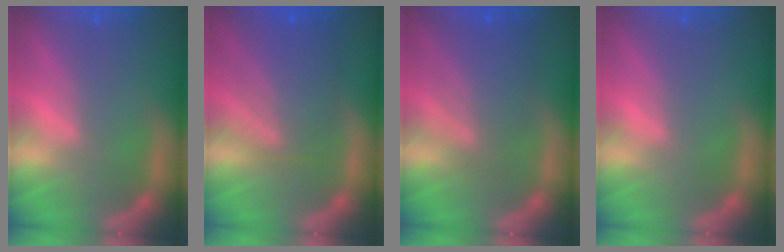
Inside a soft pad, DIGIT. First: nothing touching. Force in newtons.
{"total": 6.5}
{"total": 6.0}
{"total": 0.0}